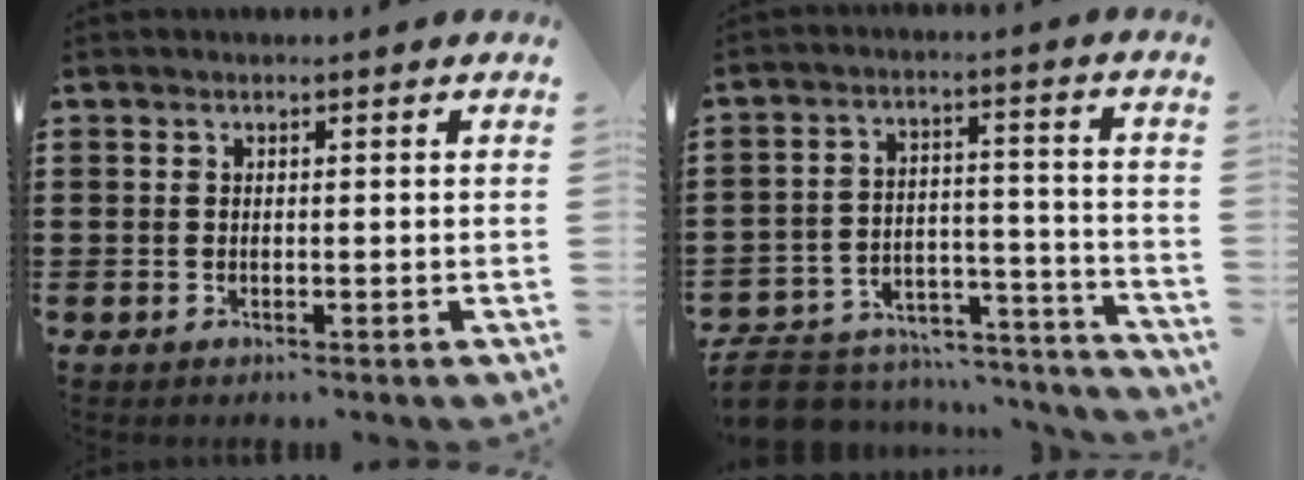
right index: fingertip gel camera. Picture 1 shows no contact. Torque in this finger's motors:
{"motor_torque": [-1.72, 0.42, -1.05, -0.21]}